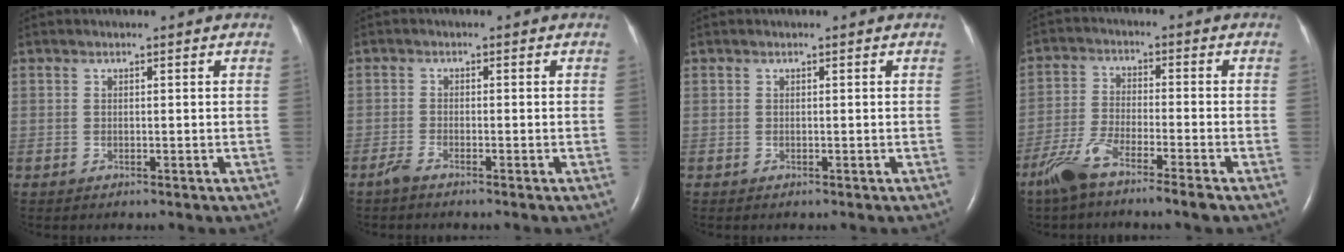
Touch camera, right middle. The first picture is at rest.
{"total": 1.6, "force": [-1.4, 0.0, 0.8], "torque": [-0.026, -0.004, -0.030]}
{"total": 0.0}
{"total": 7.3, "force": [-5.4, 0.3, 4.8], "torque": [-0.108, -0.009, -0.110]}